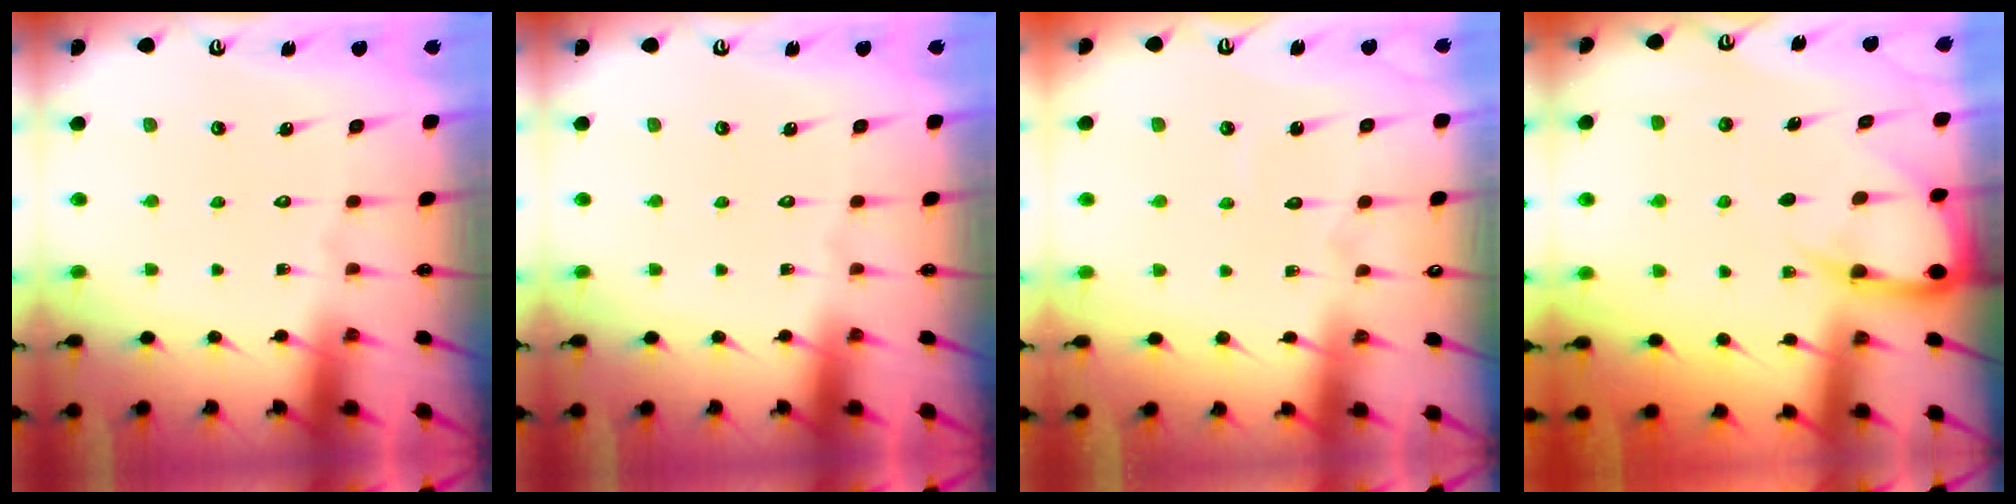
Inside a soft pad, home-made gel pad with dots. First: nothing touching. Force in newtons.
{"total": 0.0}
{"total": 2.5, "press": 2.5, "slide": 0.1}
{"total": 6.6, "press": 6.6, "slide": 0.8}